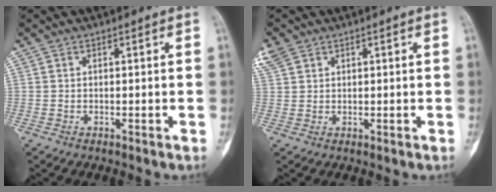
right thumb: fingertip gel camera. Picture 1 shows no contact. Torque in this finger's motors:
{"motor_torque": [0.10, 0.01, 0.19, -0.11, -0.10]}